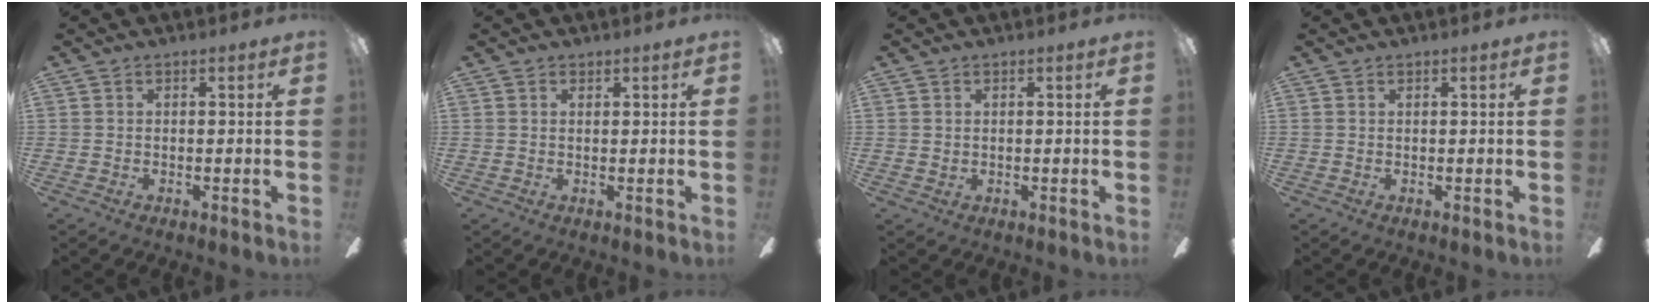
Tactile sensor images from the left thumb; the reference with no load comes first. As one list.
[{"total": 1.1, "force": [0.8, 0.5, 0.6], "torque": [-0.006, -0.002, 0.013]}, {"total": 0.7, "force": [0.4, 0.4, 0.3], "torque": [-0.007, 0.003, 0.007]}, {"total": 0.5, "force": [0.4, 0.1, 0.3], "torque": [-0.008, 0.001, 0.008]}]